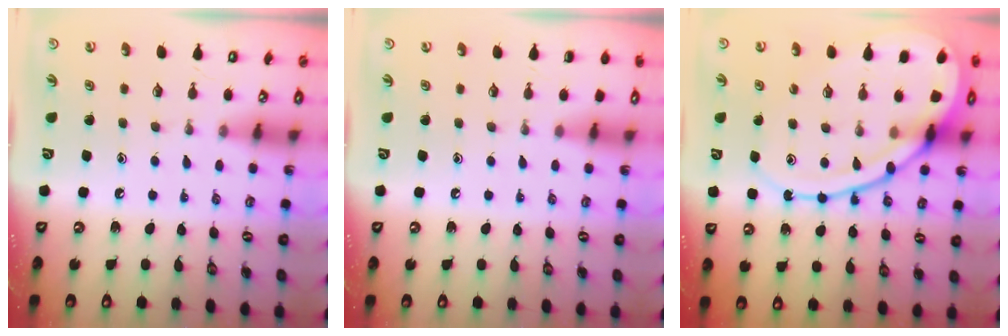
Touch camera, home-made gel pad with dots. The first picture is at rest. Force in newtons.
{"total": 0.0}
{"total": 16.3, "press": 16.2, "slide": 1.4}